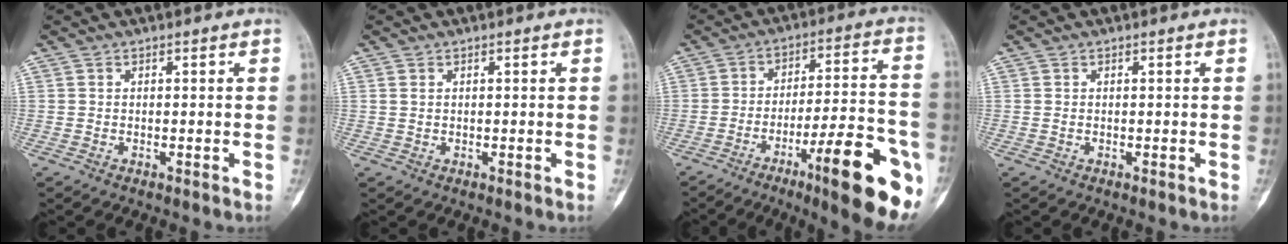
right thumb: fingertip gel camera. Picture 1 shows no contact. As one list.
[{"total": 0.7, "force": [0.3, 0.4, 0.5], "torque": [-0.012, 0.003, 0.007]}, {"total": 20.6, "force": [-9.5, 4.2, 17.8], "torque": [-0.207, 0.044, -0.135]}, {"total": 0.0}]